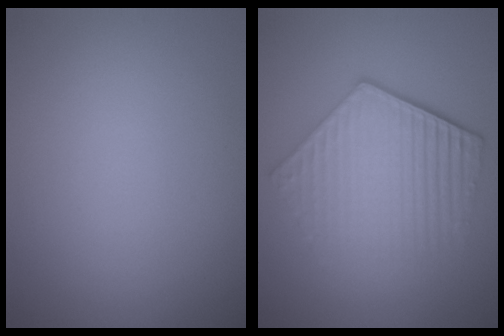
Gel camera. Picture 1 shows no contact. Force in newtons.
{"total": 6.0, "press": 4.5, "slide": 4.0}